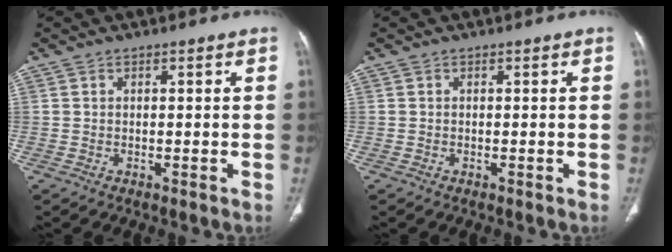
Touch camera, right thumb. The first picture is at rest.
{"total": 0.0}